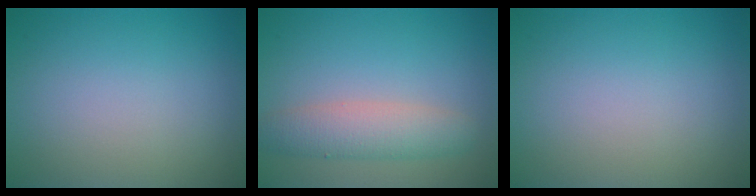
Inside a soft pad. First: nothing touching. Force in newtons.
{"total": 3.7, "press": 3.7, "slide": 0.1}
{"total": 0.0}